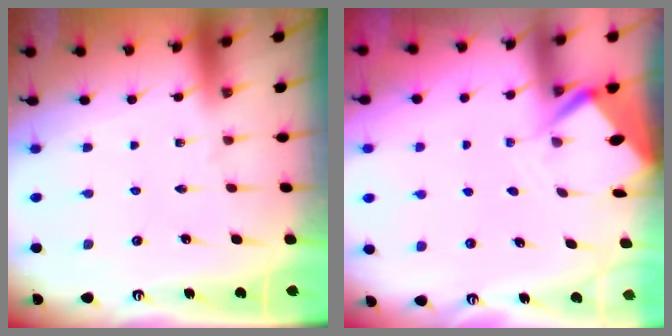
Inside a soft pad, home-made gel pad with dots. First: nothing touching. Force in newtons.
{"total": 3.7, "press": 3.7, "slide": 0.3}